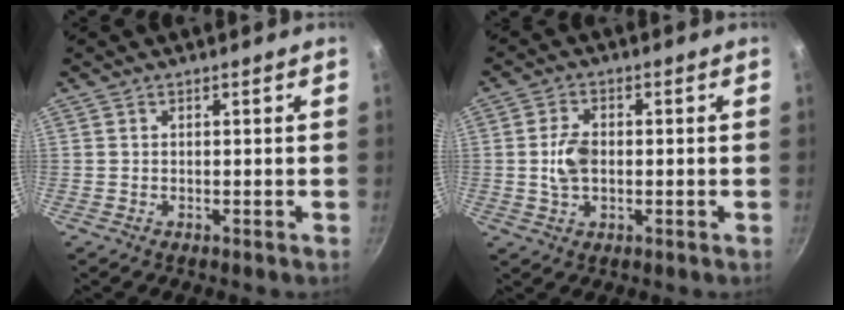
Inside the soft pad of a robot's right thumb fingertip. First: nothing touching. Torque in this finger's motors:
{"motor_torque": [-0.20, 0.48, 0.35, 0.39, 0.19]}